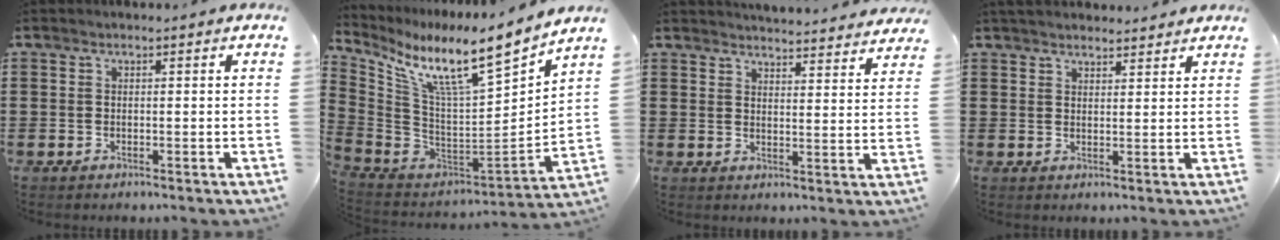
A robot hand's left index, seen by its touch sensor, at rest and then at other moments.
{"total": 11.6, "force": [7.4, 1.2, 8.8], "torque": [-0.179, -0.063, 0.116]}
{"total": 4.0, "force": [4.0, -0.3, 0.2], "torque": [-0.012, -0.031, 0.070]}
{"total": 2.8, "force": [2.7, 0.4, 0.3], "torque": [-0.012, -0.002, 0.053]}